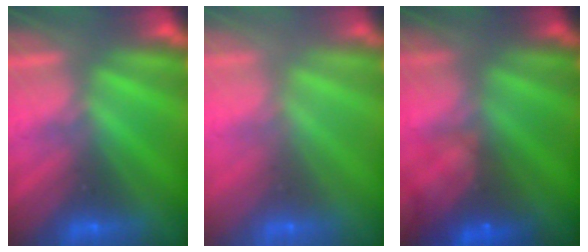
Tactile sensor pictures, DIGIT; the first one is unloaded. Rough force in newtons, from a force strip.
{"total": 6.5}
{"total": 7.8}